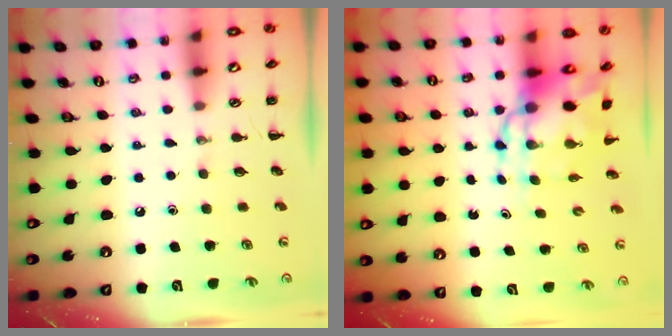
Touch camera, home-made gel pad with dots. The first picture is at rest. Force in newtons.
{"total": 10.5, "press": 10.1, "slide": 2.9}